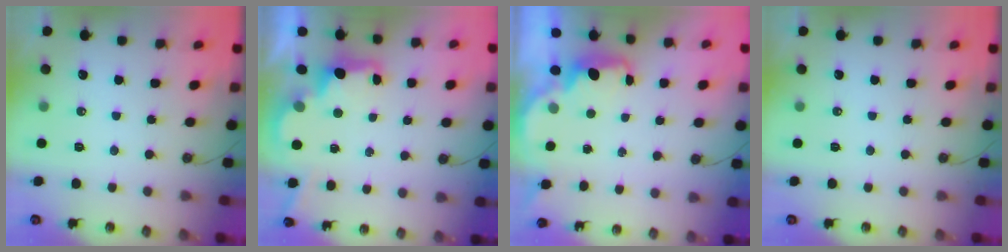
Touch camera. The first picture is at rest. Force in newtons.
{"total": 2.5, "press": 2.4, "slide": 0.8}
{"total": 1.7, "press": 1.6, "slide": 0.7}
{"total": 0.0}